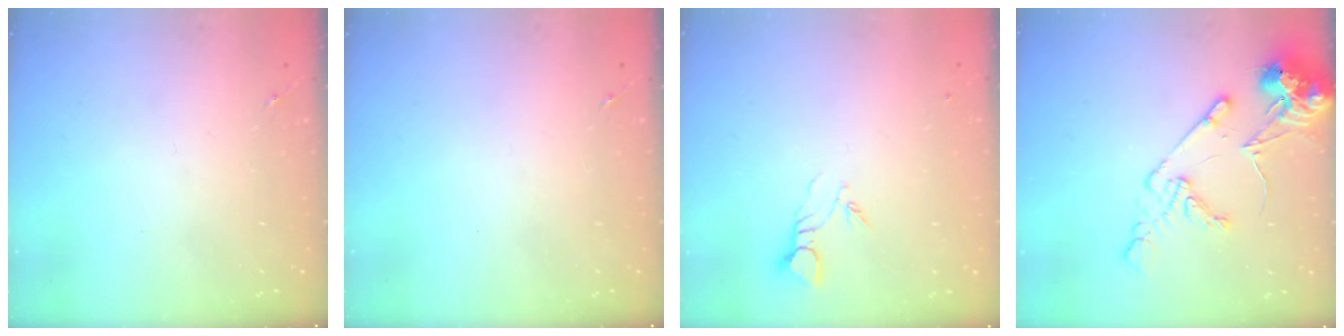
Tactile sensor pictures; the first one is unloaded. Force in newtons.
{"total": 0.0}
{"total": 3.4, "press": 3.4, "slide": 0.2}
{"total": 13.7, "press": 13.5, "slide": 2.3}